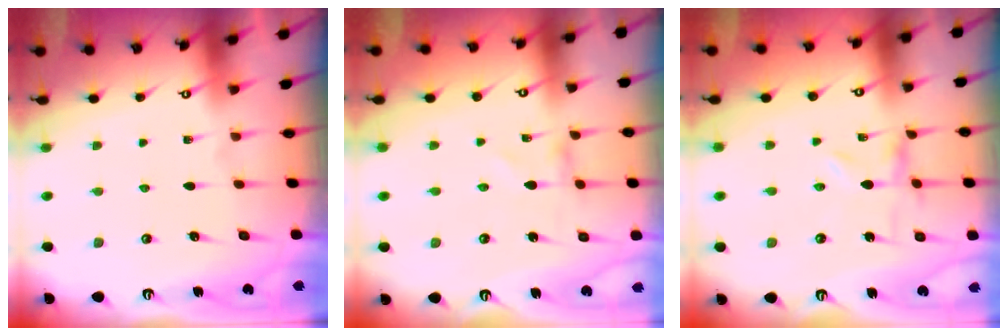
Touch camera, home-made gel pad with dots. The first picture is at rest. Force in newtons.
{"total": 0.7, "press": 0.7, "slide": 0.1}
{"total": 0.0}